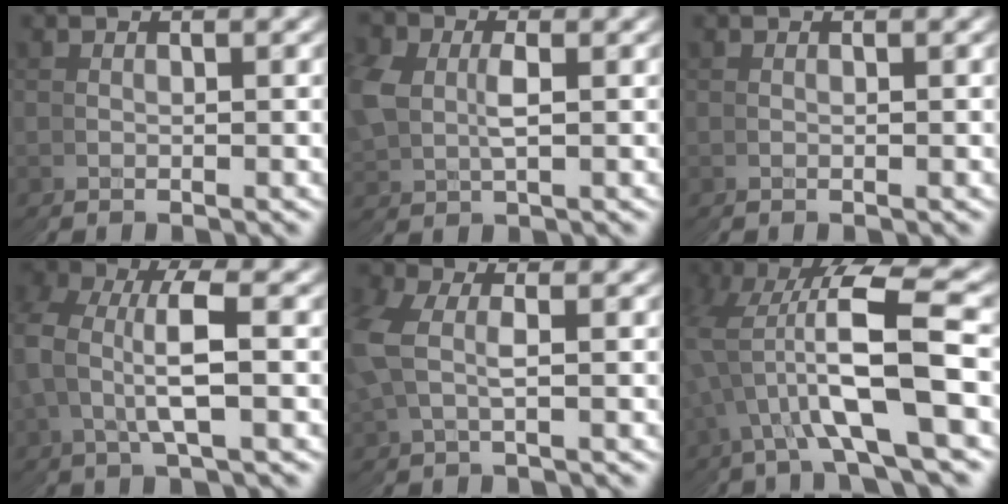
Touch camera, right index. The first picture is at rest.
{"total": 3.0, "force": [0.7, 2.9, 0.7], "torque": [-0.030, -0.015, 0.020]}
{"total": 0.0}
{"total": 4.8, "force": [1.2, 3.3, 3.2], "torque": [-0.076, 0.007, 0.016]}
{"total": 3.0, "force": [1.5, 2.5, 0.8], "torque": [-0.051, 0.003, 0.022]}
{"total": 9.4, "force": [2.1, 4.1, 8.2], "torque": [-0.146, 0.027, 0.023]}